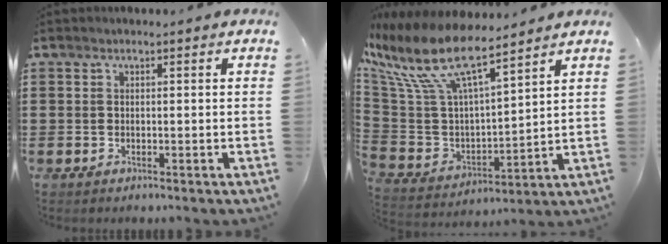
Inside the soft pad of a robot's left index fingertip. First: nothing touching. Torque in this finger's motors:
{"motor_torque": [2.14, 0.00, 1.05, 0.21]}